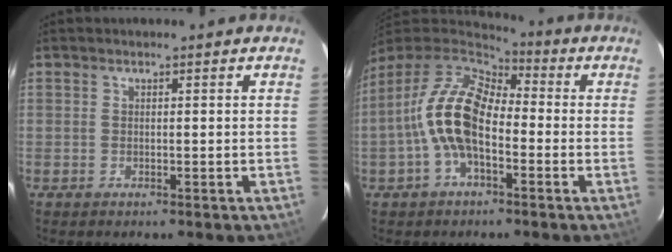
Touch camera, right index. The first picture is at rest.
{"total": 13.2, "force": [-3.2, 6.7, 10.9], "torque": [-0.220, 0.016, -0.067]}